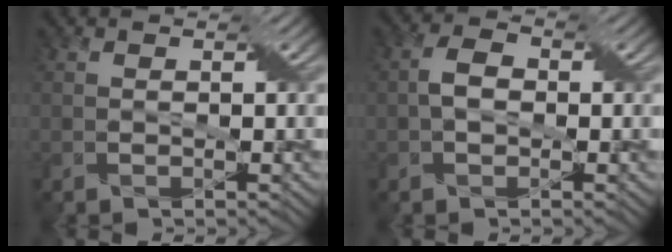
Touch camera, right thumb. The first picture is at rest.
{"total": 2.9, "force": [-0.3, 2.0, 2.1], "torque": [-0.048, 0.006, -0.011]}